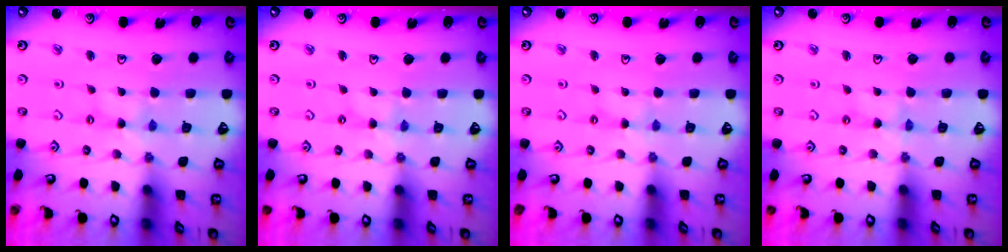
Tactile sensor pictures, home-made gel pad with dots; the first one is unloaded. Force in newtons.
{"total": 0.0}
{"total": 0.7, "press": 0.7, "slide": 0.2}
{"total": 0.0}